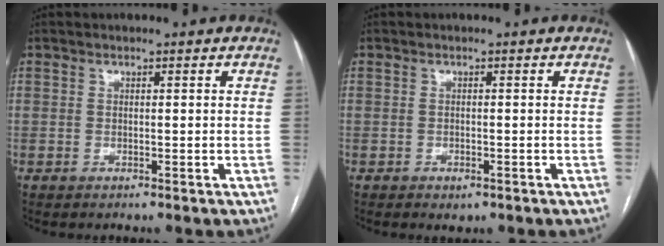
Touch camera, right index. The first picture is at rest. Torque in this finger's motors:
{"motor_torque": [0.21, 0.06, 0.03, 0.01]}